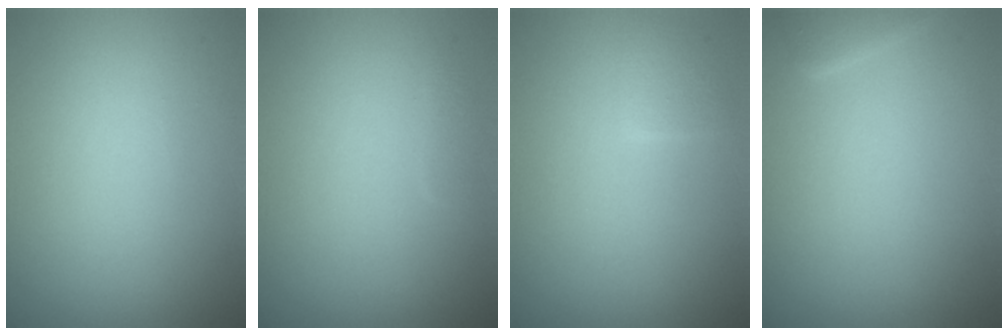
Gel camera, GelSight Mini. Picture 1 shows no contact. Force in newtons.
{"total": 0.6, "press": 0.6, "slide": 0.0}
{"total": 1.2, "press": 1.2, "slide": 0.1}
{"total": 1.2, "press": 1.2, "slide": 0.1}